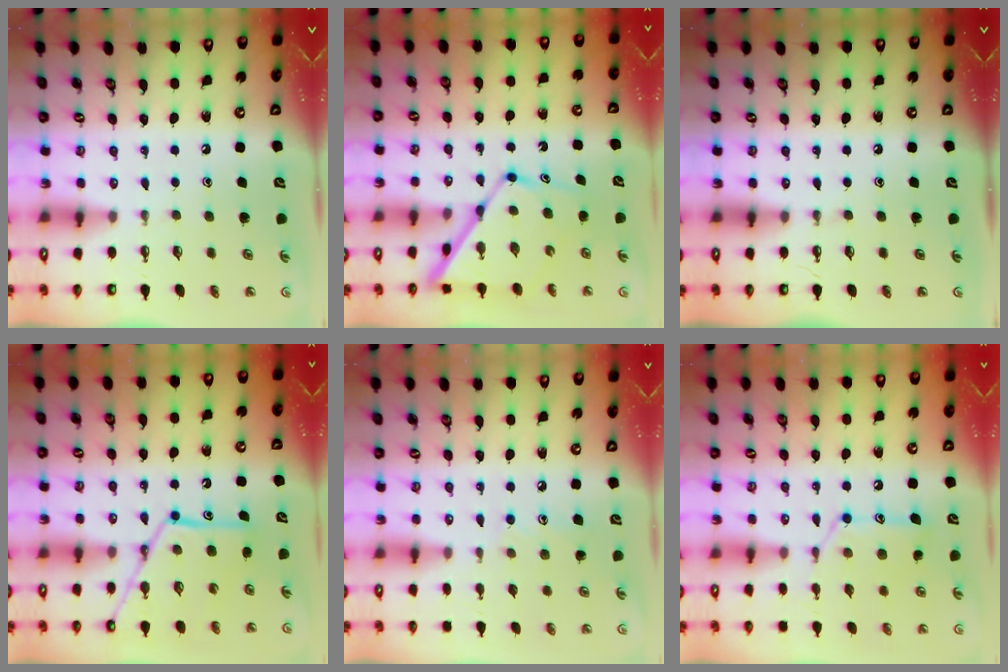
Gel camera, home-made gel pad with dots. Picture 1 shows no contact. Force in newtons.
{"total": 12.9, "press": 12.8, "slide": 1.1}
{"total": 0.0}
{"total": 15.3, "press": 15.3, "slide": 1.5}
{"total": 7.1, "press": 7.1, "slide": 0.7}
{"total": 14.0, "press": 14.0, "slide": 1.0}